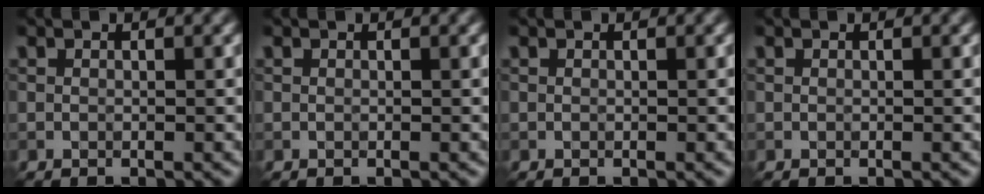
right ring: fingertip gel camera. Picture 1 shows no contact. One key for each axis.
{"total": 0.0}
{"total": 0.0}
{"total": 0.0}